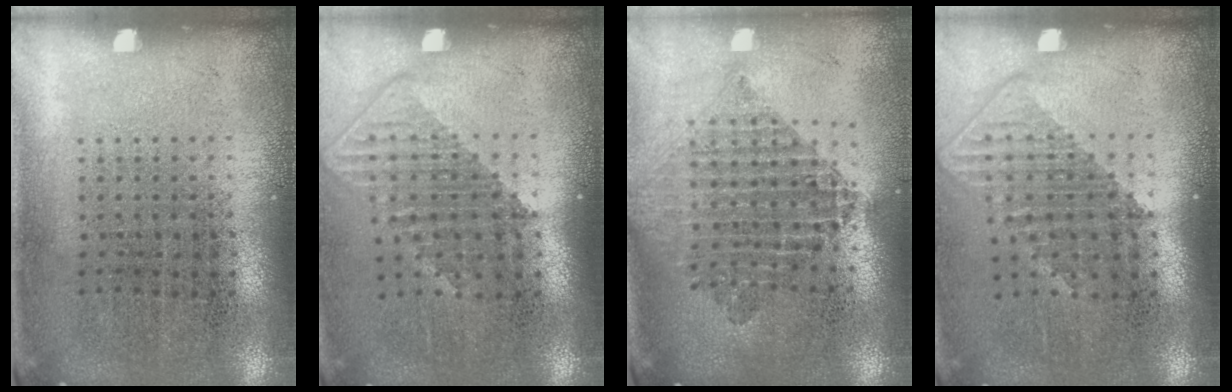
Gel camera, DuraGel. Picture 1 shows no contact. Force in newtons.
{"total": 1.3, "press": 1.0, "slide": 0.8}
{"total": 2.1, "press": 1.7, "slide": 1.2}
{"total": 1.3, "press": 1.0, "slide": 0.8}